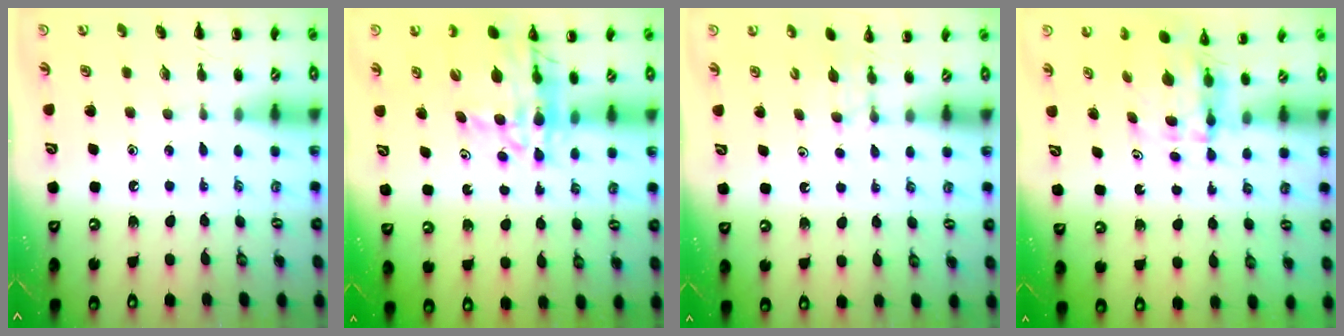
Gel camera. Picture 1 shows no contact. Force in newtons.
{"total": 14.6, "press": 14.0, "slide": 4.2}
{"total": 2.6, "press": 2.4, "slide": 1.0}
{"total": 3.9, "press": 3.9, "slide": 0.3}